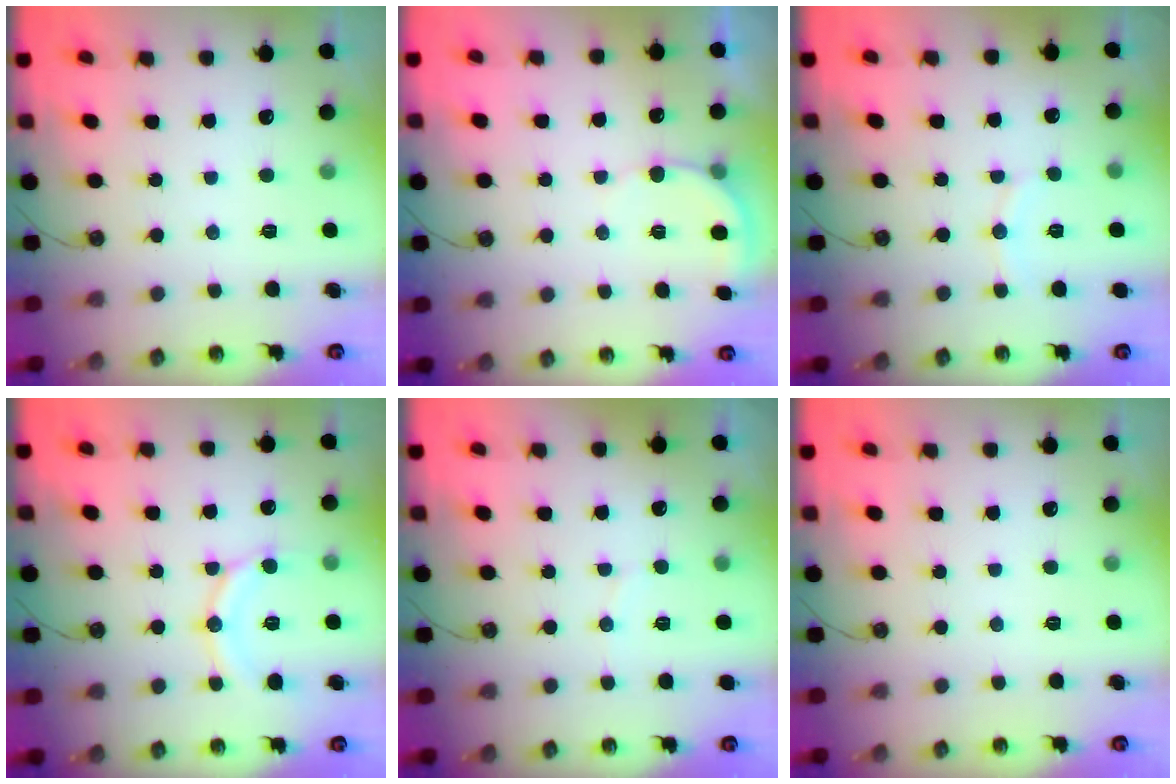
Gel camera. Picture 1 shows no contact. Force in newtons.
{"total": 5.2, "press": 5.1, "slide": 1.0}
{"total": 6.3, "press": 6.2, "slide": 1.3}
{"total": 12.0, "press": 11.9, "slide": 1.2}
{"total": 2.2, "press": 2.0, "slide": 0.9}
{"total": 0.0}